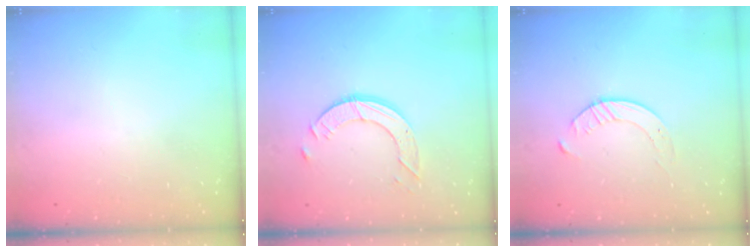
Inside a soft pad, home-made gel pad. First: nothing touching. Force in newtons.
{"total": 6.9, "press": 6.9, "slide": 0.6}
{"total": 4.6, "press": 4.5, "slide": 0.6}